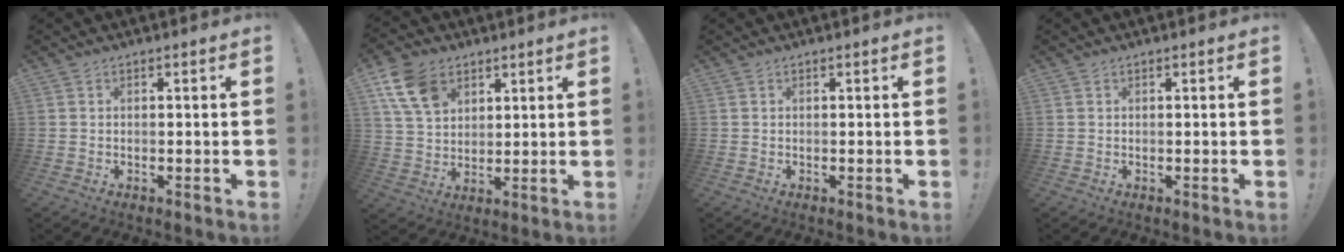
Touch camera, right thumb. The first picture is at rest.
{"total": 12.7, "force": [6.4, 8.7, 6.7], "torque": [-0.127, -0.018, 0.128]}
{"total": 0.0}
{"total": 0.0}